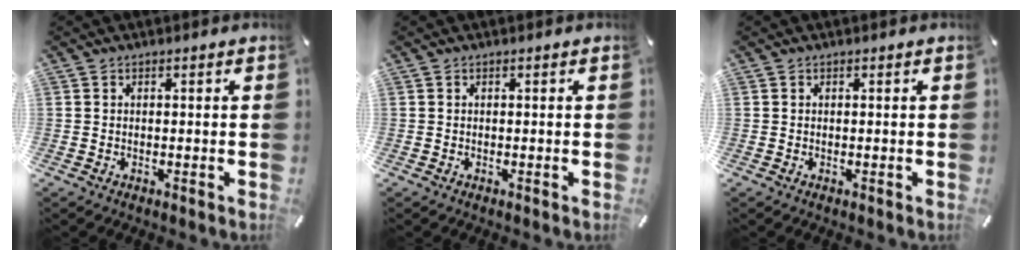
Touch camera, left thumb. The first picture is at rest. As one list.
[{"total": 0.0}, {"total": 0.0}]